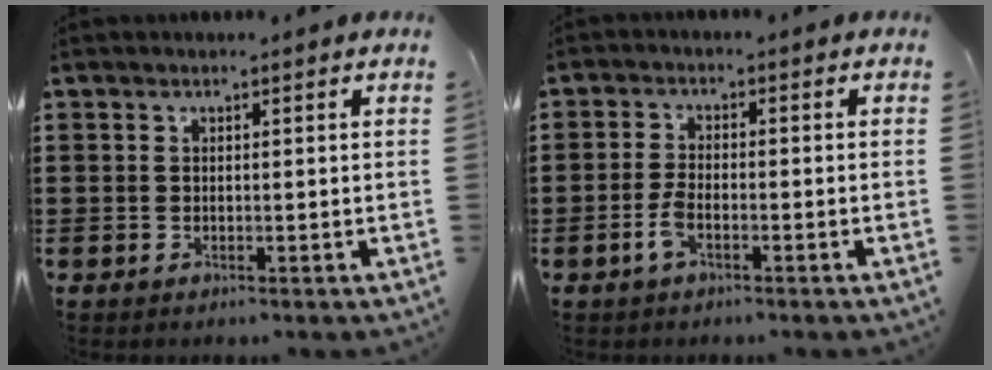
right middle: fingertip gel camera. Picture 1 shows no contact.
{"total": 3.2, "force": [-1.6, 1.1, 2.6], "torque": [-0.065, -0.003, -0.035]}